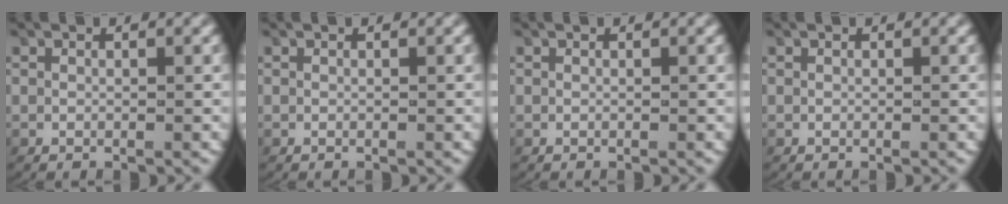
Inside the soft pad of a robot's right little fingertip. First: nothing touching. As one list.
[{"total": 0.0}, {"total": 0.0}, {"total": 0.0}]